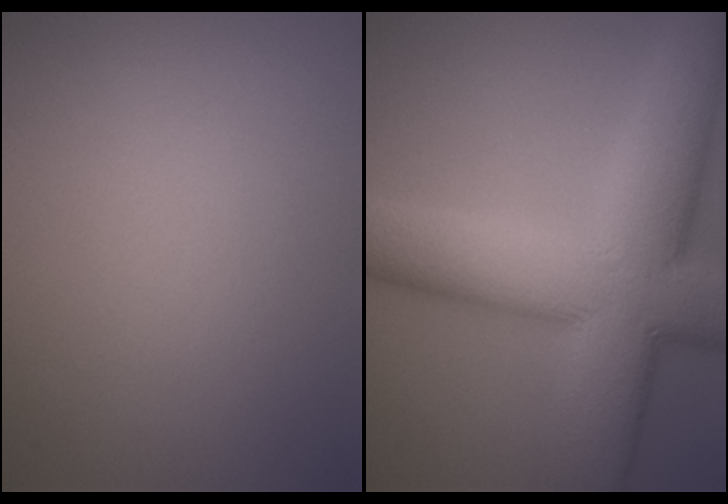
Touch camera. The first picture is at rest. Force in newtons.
{"total": 13.7, "press": 13.7, "slide": 0.8}